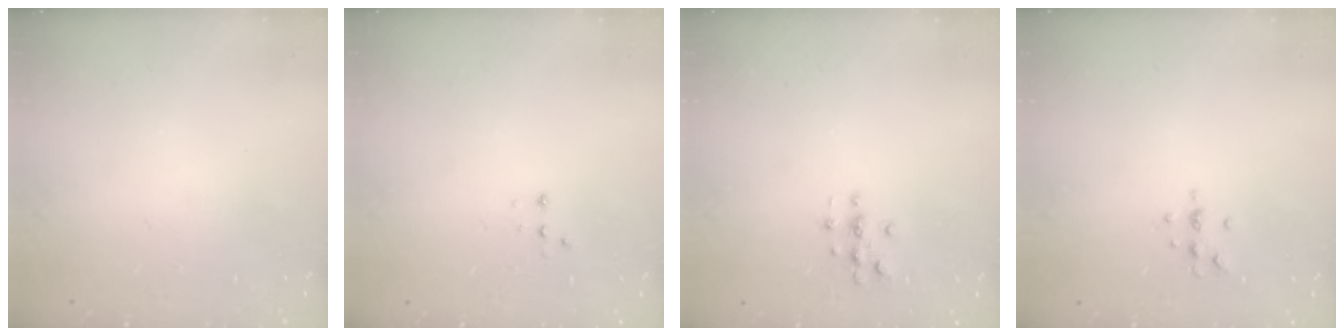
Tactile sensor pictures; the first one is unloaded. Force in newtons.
{"total": 2.7, "press": 2.7, "slide": 0.5}
{"total": 3.0, "press": 3.0, "slide": 0.3}
{"total": 4.3, "press": 4.0, "slide": 1.4}